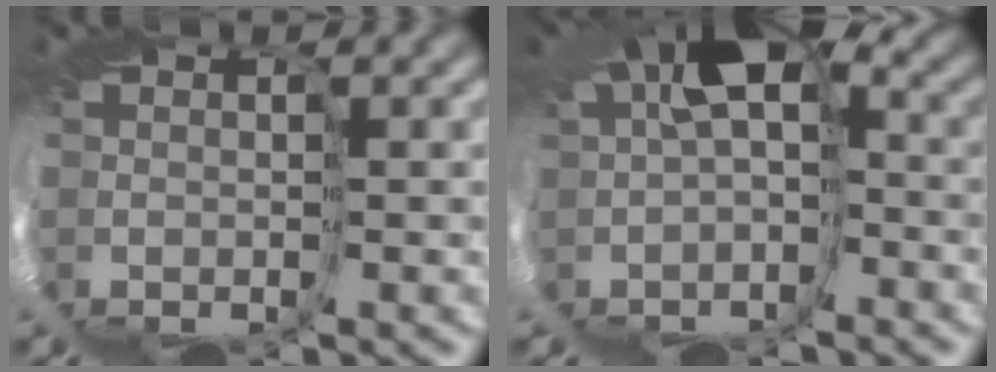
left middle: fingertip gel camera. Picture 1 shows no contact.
{"total": 5.2, "force": [-0.7, 2.2, 4.6], "torque": [-0.071, -0.014, -0.004]}